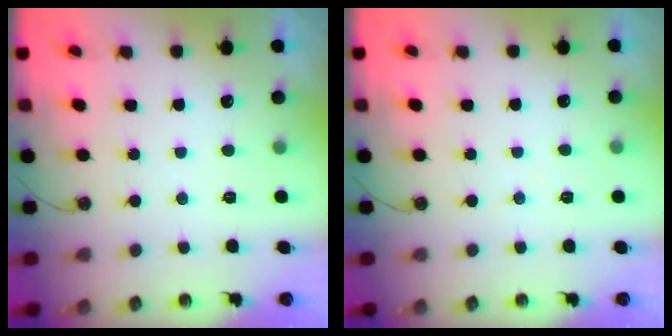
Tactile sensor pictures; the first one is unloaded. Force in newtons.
{"total": 2.8, "press": 2.8, "slide": 0.5}